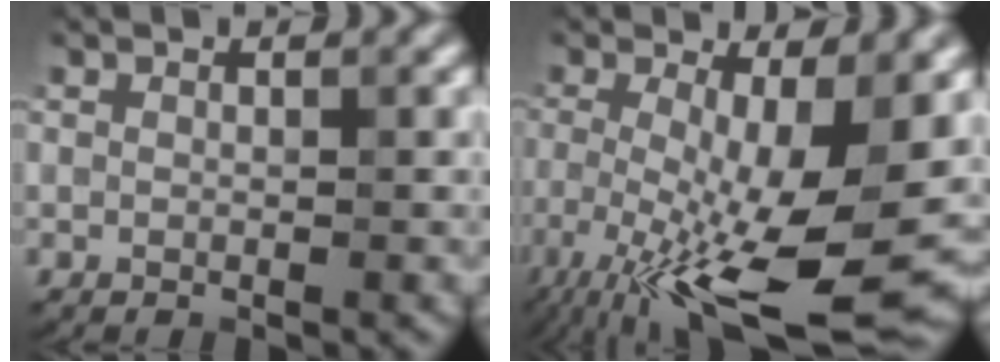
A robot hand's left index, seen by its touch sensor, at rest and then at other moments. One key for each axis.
{"total": 13.2, "fx": -3.9, "fy": 3.8, "fz": 12.0, "tx": -0.209, "ty": -0.027, "tz": -0.065}